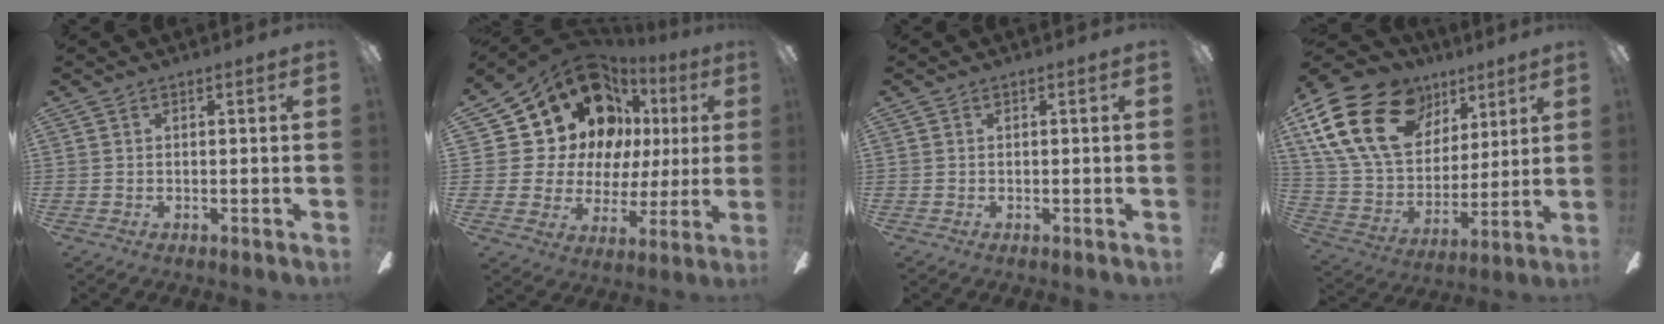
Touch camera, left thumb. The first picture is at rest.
{"total": 18.5, "force": [10.5, 12.7, 8.5], "torque": [-0.169, -0.066, 0.207]}
{"total": 0.0}
{"total": 24.2, "force": [11.4, 16.1, 14.0], "torque": [-0.285, -0.040, 0.213]}